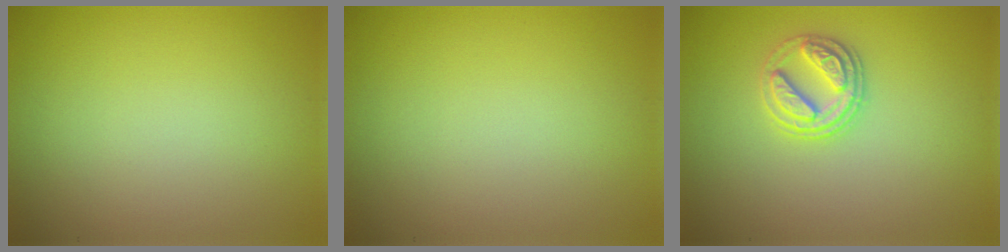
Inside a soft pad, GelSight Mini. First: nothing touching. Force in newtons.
{"total": 0.0}
{"total": 2.7, "press": 2.6, "slide": 0.9}